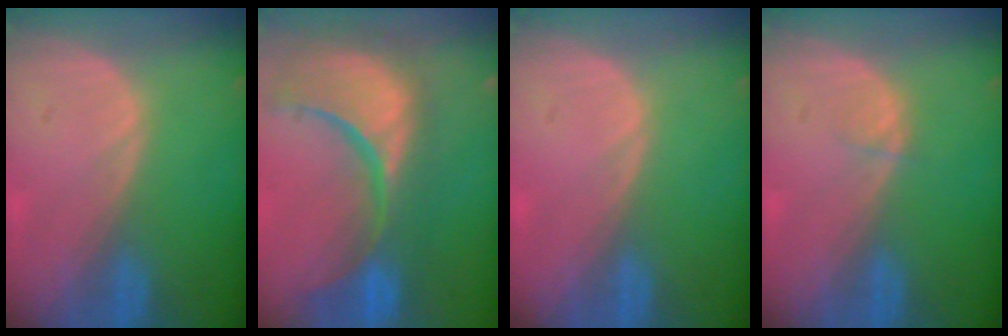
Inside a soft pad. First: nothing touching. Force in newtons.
{"total": 15.4, "press": 12.2, "slide": 9.4}
{"total": 0.0}
{"total": 0.8, "press": 0.8, "slide": 0.1}